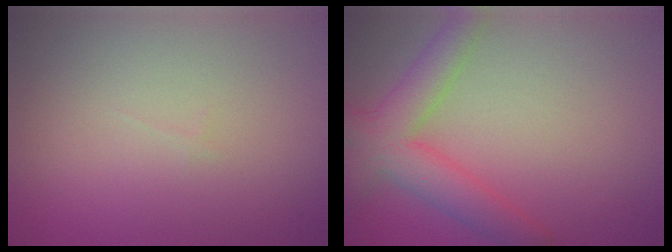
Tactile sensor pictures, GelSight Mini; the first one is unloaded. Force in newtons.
{"total": 5.2, "press": 5.2, "slide": 0.2}